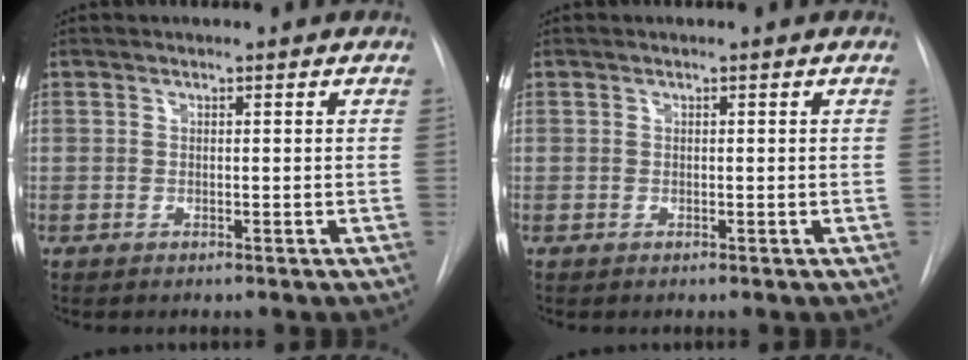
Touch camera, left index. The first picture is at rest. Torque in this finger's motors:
{"motor_torque": [0.00, 0.00, 0.00, 0.00]}